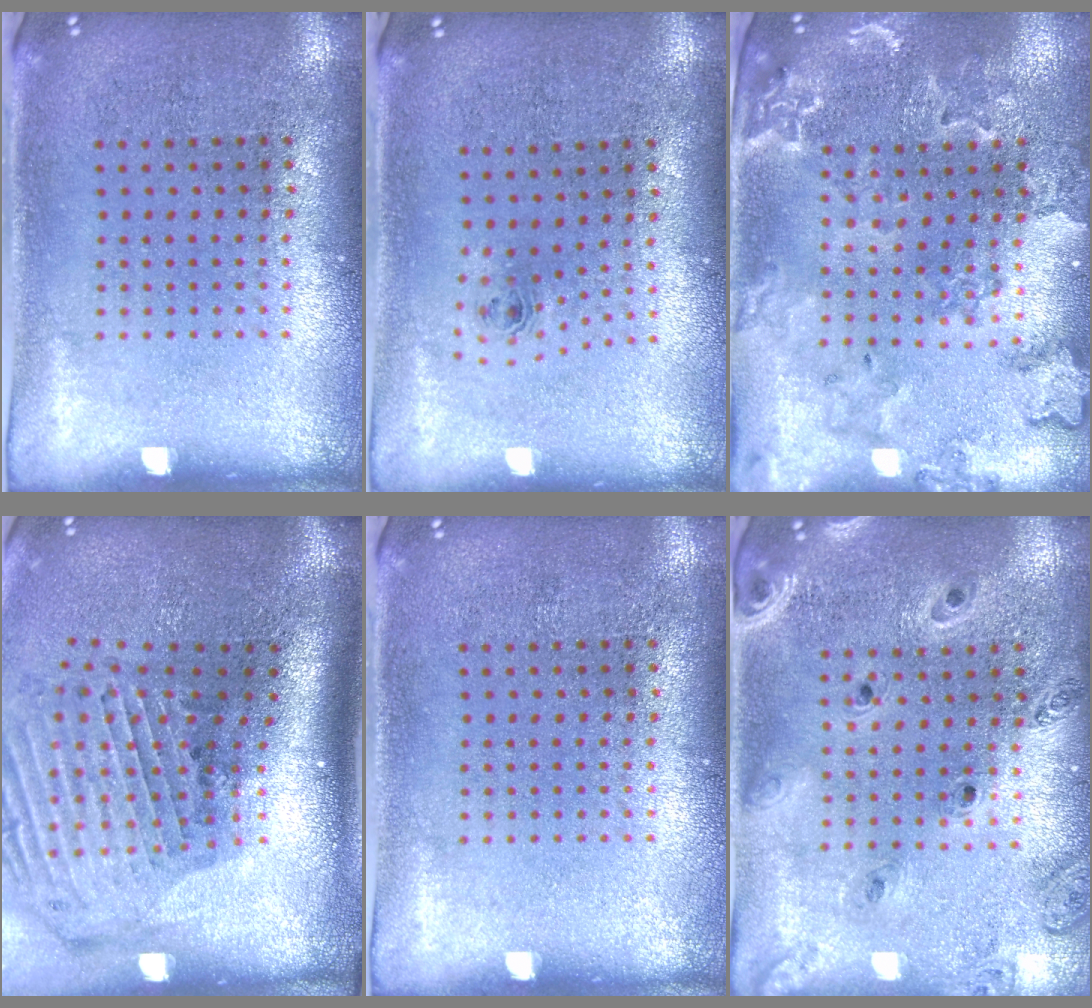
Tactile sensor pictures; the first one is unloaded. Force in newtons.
{"total": 0.7, "press": 0.3, "slide": 0.7}
{"total": 1.6, "press": 1.6, "slide": 0.2}
{"total": 3.0, "press": 2.1, "slide": 2.0}
{"total": 0.0}
{"total": 1.3, "press": 1.3, "slide": 0.1}